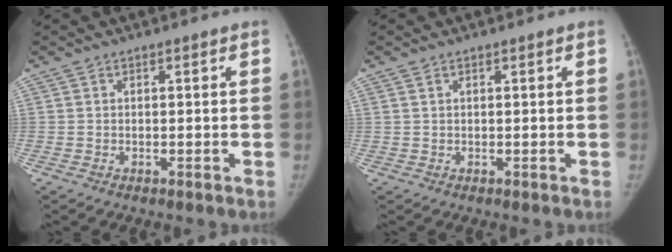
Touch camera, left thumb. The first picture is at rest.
{"total": 0.6, "force": [0.4, 0.2, 0.4], "torque": [-0.011, 0.004, 0.009]}